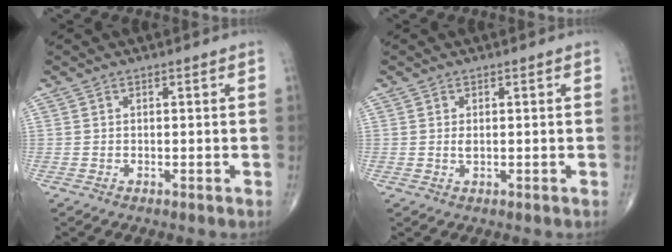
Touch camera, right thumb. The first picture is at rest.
{"total": 0.9, "force": [0.1, 0.4, 0.8], "torque": [-0.017, -0.003, 0.003]}